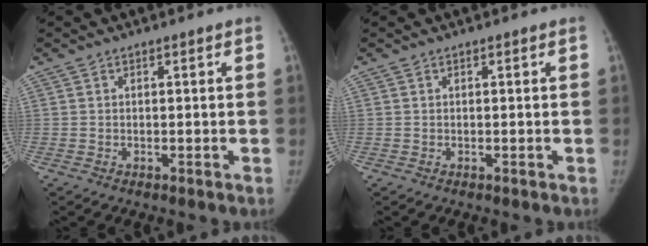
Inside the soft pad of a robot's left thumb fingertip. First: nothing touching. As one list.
[{"total": 0.0}]